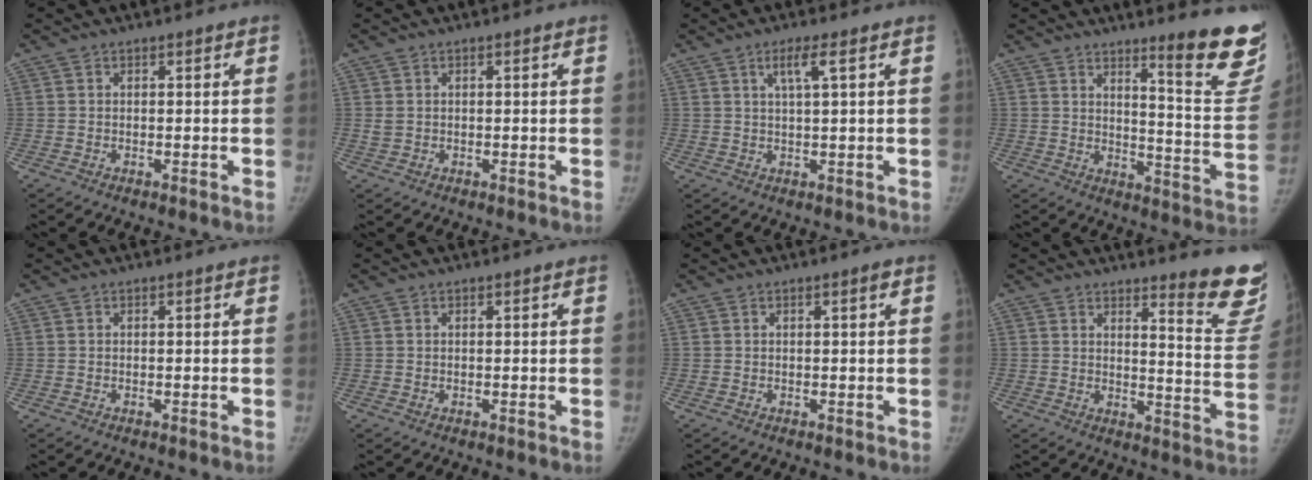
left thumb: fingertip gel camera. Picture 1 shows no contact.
{"total": 1.1, "force": [0.2, 0.8, 0.6], "torque": [-0.012, 0.001, 0.008]}
{"total": 3.7, "force": [1.6, 0.2, 3.3], "torque": [-0.067, -0.001, 0.033]}
{"total": 16.3, "force": [12.0, 2.3, 10.8], "torque": [-0.099, -0.106, 0.157]}
{"total": 0.0}
{"total": 0.0}
{"total": 0.7, "force": [0.3, 0.0, 0.6], "torque": [-0.009, 0.001, 0.004]}
{"total": 13.1, "force": [11.2, 1.8, 6.5], "torque": [-0.048, -0.120, 0.125]}